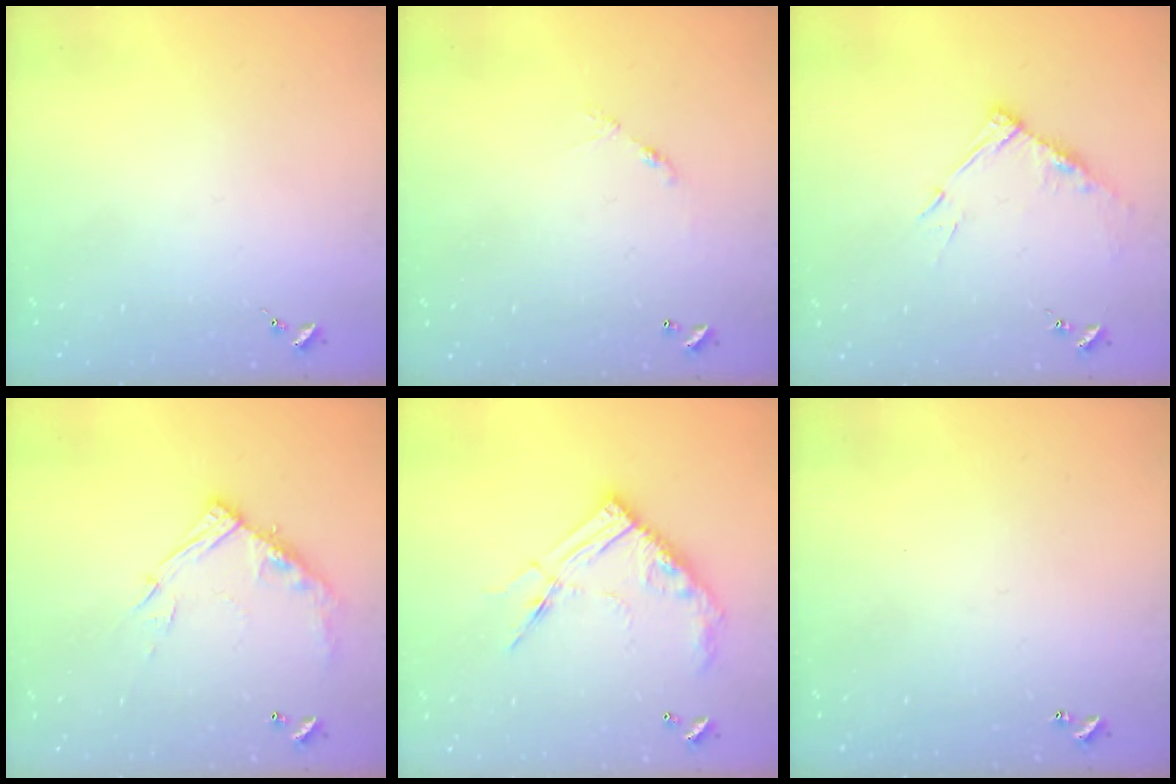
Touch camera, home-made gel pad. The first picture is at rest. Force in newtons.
{"total": 5.5, "press": 5.5, "slide": 0.4}
{"total": 9.1, "press": 9.1, "slide": 0.7}
{"total": 13.3, "press": 13.2, "slide": 1.2}
{"total": 15.8, "press": 15.7, "slide": 1.4}
{"total": 1.0, "press": 1.0, "slide": 0.2}